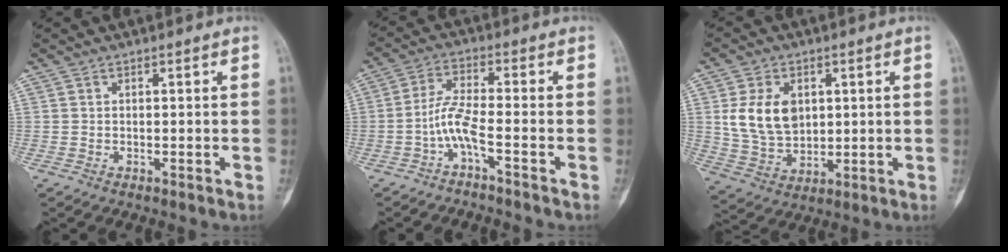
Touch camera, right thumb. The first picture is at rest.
{"total": 5.3, "force": [-2.7, 0.2, 4.6], "torque": [-0.109, 0.026, -0.058]}
{"total": 11.0, "force": [2.3, 7.7, 7.5], "torque": [-0.120, -0.011, 0.055]}